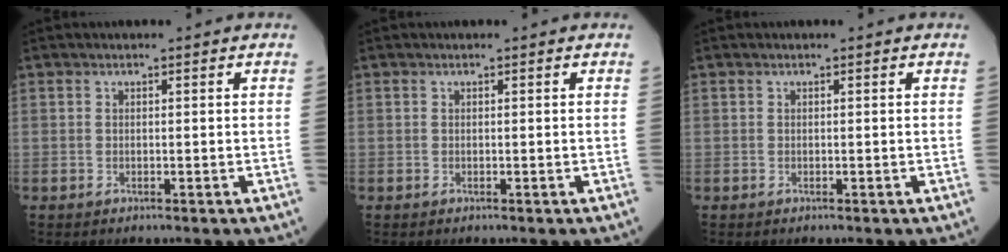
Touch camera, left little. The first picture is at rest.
{"total": 0.0}
{"total": 0.0}